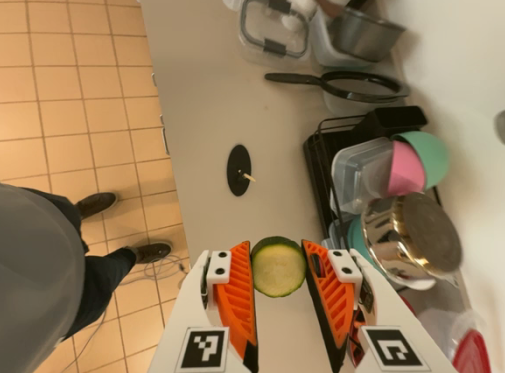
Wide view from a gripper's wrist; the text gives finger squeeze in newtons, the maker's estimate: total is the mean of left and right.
{"total": 7.4, "left": 7.5, "right": 7.2}